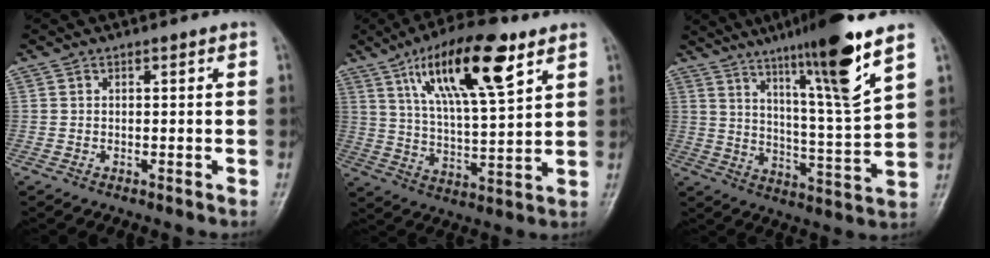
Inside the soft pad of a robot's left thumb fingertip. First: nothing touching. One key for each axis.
{"total": 18.4, "fx": 9.3, "fy": 5.4, "fz": 14.9, "tx": -0.234, "ty": -0.029, "tz": 0.163}
{"total": 16.5, "fx": 10.1, "fy": 0.4, "fz": 13.0, "tx": -0.206, "ty": -0.055, "tz": 0.166}